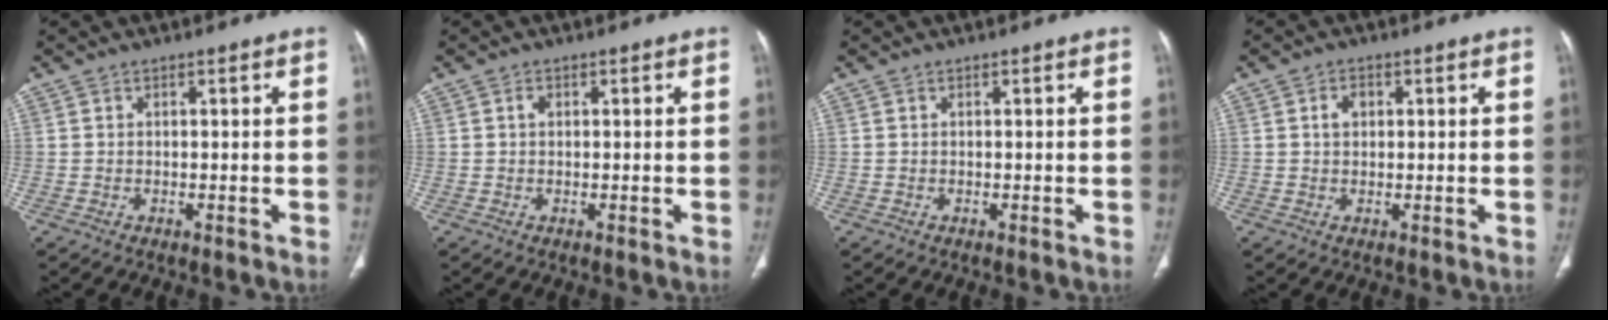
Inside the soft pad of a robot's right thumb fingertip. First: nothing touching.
{"total": 0.9, "force": [0.2, 0.7, 0.6], "torque": [-0.010, 0.002, 0.003]}
{"total": 0.0}
{"total": 2.5, "force": [0.6, 1.9, 1.6], "torque": [-0.020, 0.007, 0.009]}